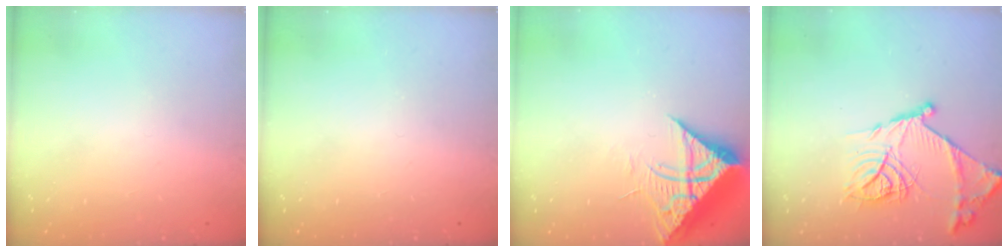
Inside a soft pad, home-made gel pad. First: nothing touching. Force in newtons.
{"total": 0.0}
{"total": 11.8, "press": 11.7, "slide": 1.2}
{"total": 18.1, "press": 18.0, "slide": 1.7}